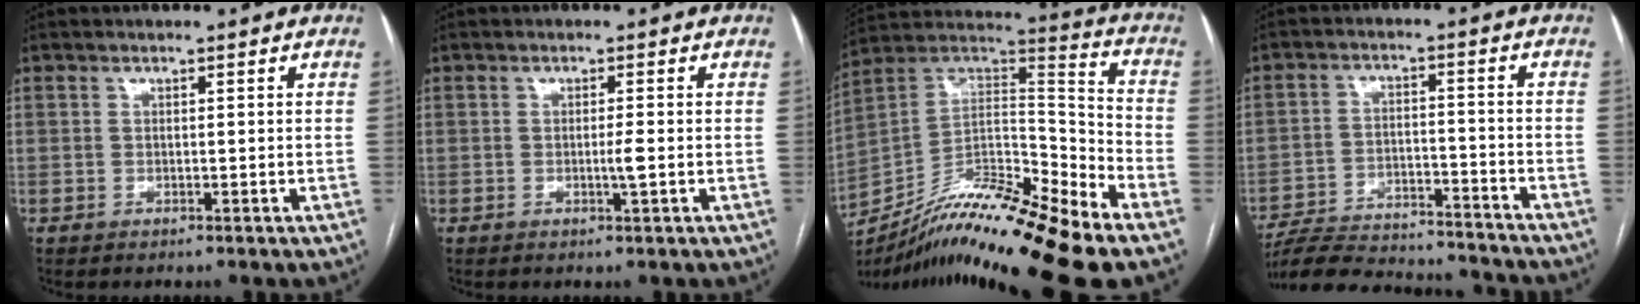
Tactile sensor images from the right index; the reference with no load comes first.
{"total": 1.6, "force": [-0.4, -0.3, 1.6], "torque": [-0.029, -0.004, -0.006]}
{"total": 21.1, "force": [-15.6, 1.0, 14.1], "torque": [-0.245, 0.004, -0.274]}
{"total": 19.1, "force": [-18.0, 2.8, 5.7], "torque": [-0.120, -0.010, -0.264]}